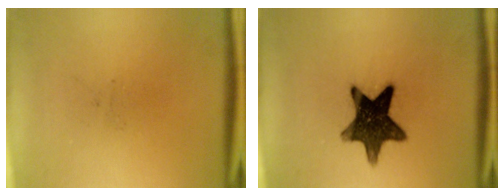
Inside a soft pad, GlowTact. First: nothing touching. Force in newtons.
{"total": 13.5}